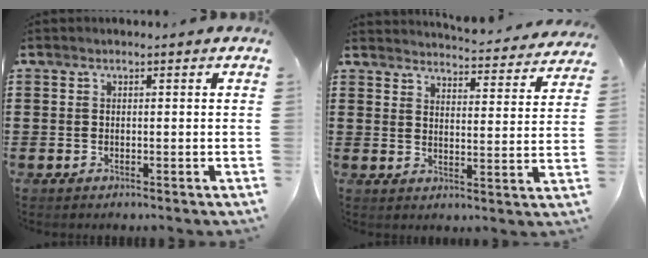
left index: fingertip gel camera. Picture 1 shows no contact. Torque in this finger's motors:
{"motor_torque": [2.14, 0.00, 0.49, 0.11]}